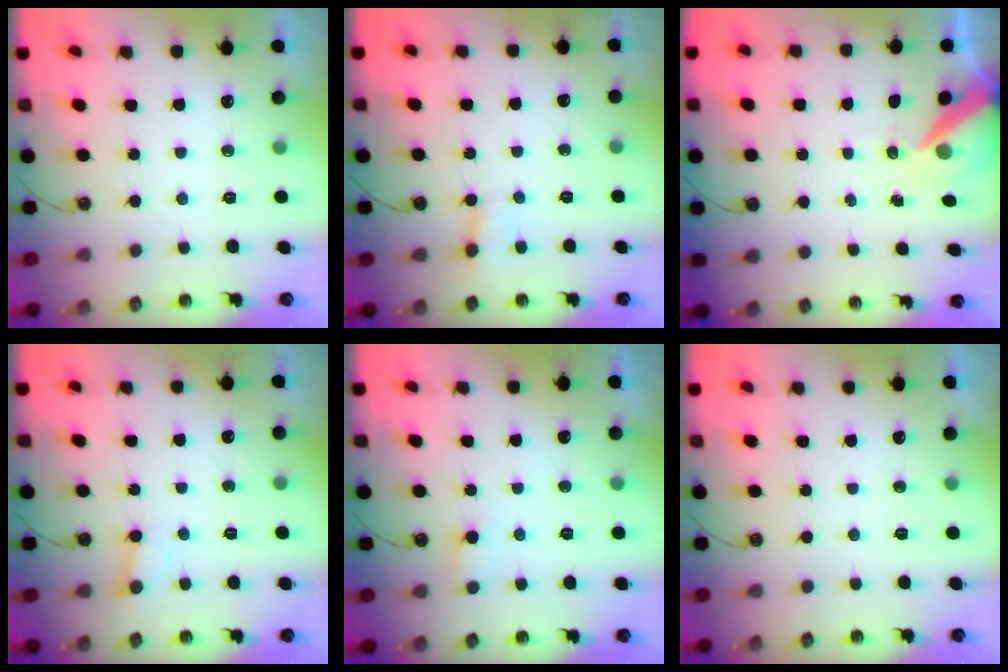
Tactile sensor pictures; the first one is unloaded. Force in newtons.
{"total": 4.1, "press": 4.0, "slide": 0.7}
{"total": 8.5, "press": 8.4, "slide": 1.2}
{"total": 4.9, "press": 4.8, "slide": 0.6}
{"total": 5.1, "press": 5.1, "slide": 0.4}
{"total": 0.0}